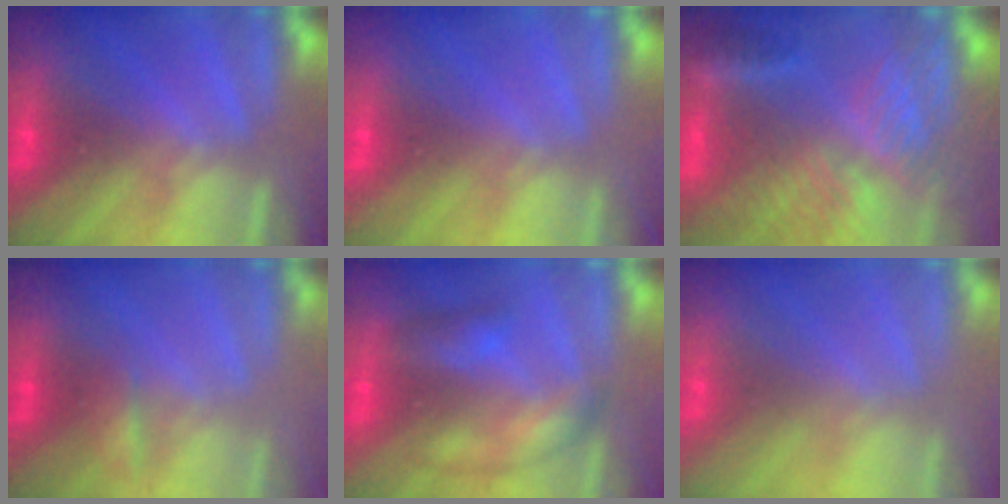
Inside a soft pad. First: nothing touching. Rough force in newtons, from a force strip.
{"total": 1.5}
{"total": 9.7}
{"total": 2.2}
{"total": 2.6}
{"total": 9.6}